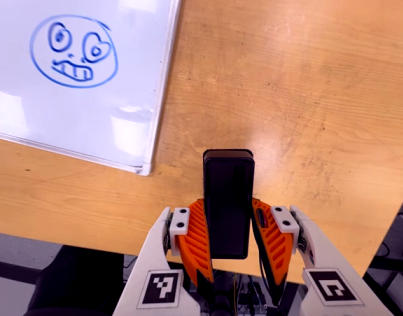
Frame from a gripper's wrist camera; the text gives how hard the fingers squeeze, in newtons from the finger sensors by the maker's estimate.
{"total": 4.9, "left": 3.4, "right": 6.3}